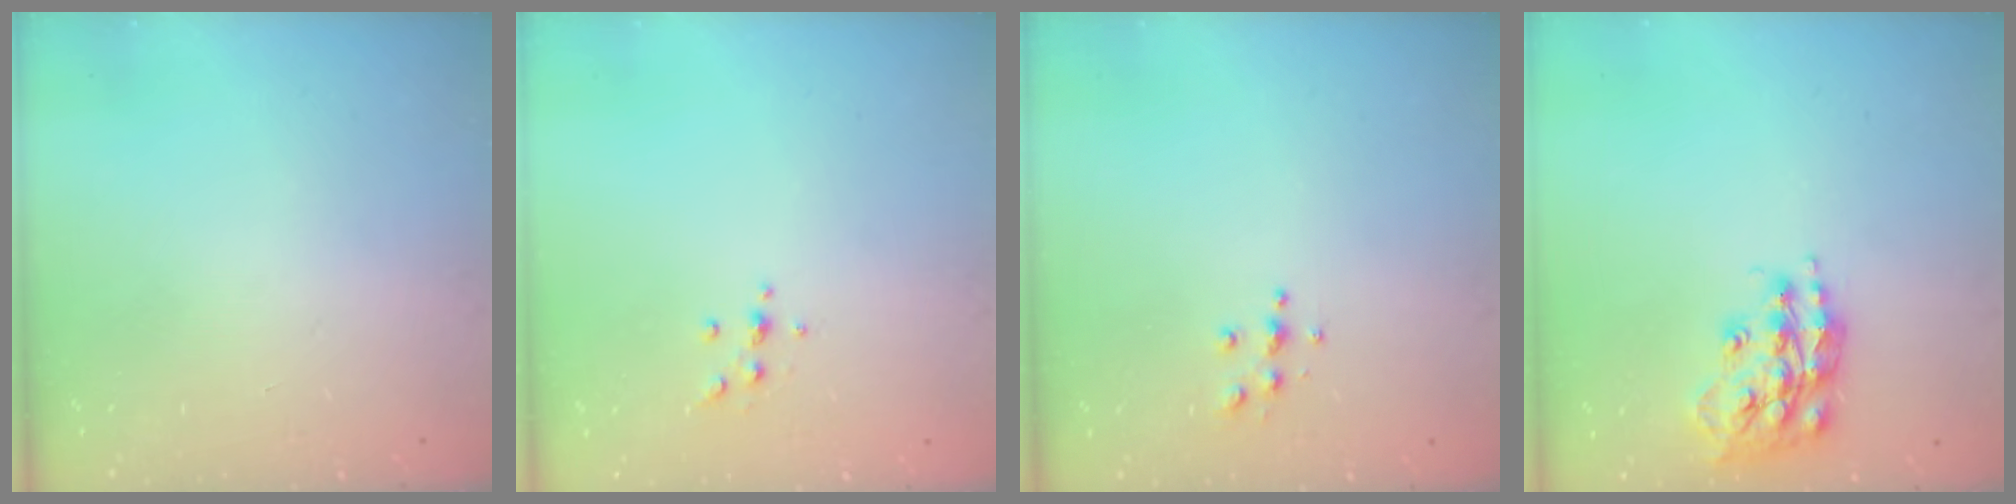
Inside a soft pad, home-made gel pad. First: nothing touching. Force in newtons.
{"total": 3.8, "press": 3.6, "slide": 1.2}
{"total": 4.9, "press": 4.9, "slide": 0.5}
{"total": 16.0, "press": 16.0, "slide": 1.2}